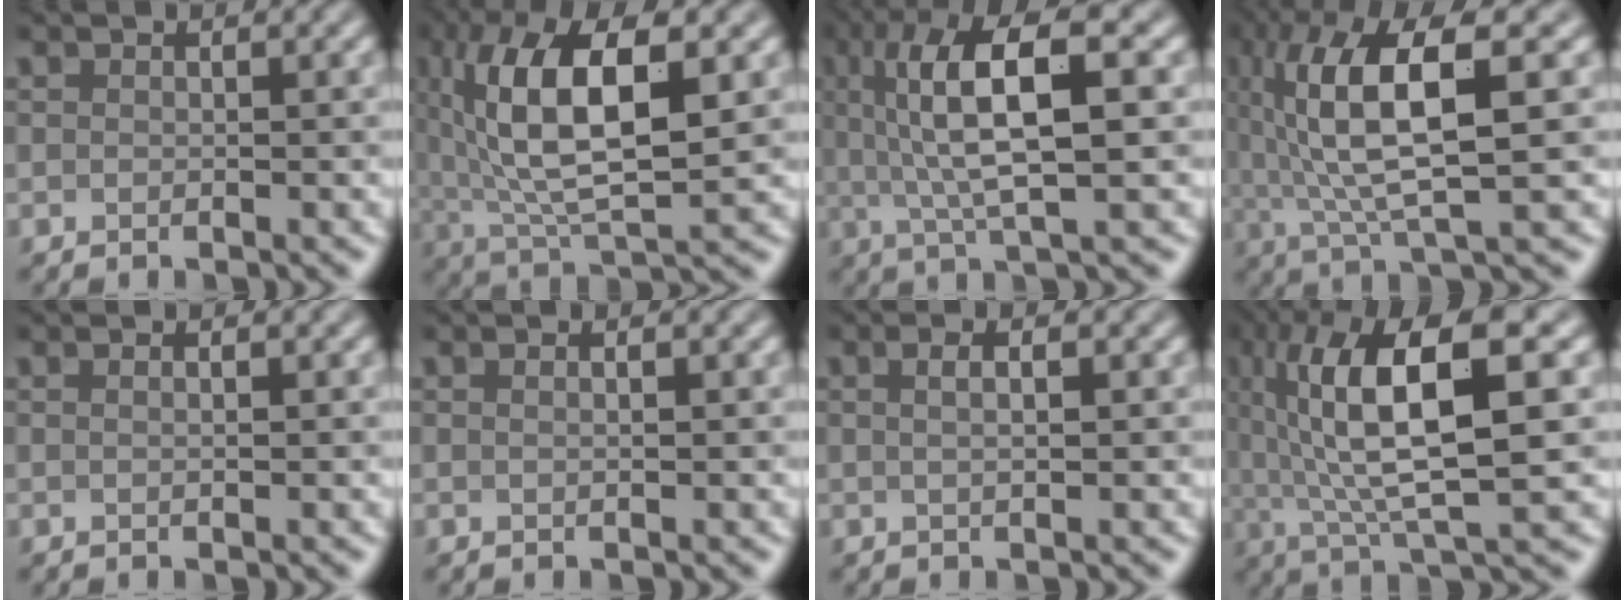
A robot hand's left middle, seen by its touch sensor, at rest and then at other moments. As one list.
[{"total": 10.9, "force": [2.5, 3.8, 9.9], "torque": [-0.179, 0.007, 0.046]}, {"total": 9.3, "force": [1.7, 2.5, 8.8], "torque": [-0.149, 0.012, 0.029]}, {"total": 10.2, "force": [1.8, 2.6, 9.7], "torque": [-0.178, 0.010, 0.036]}, {"total": 1.0, "force": [0.5, 0.4, 0.8], "torque": [-0.003, -0.003, -0.001]}, {"total": 1.3, "force": [0.6, 0.5, 1.0], "torque": [-0.003, -0.004, -0.001]}, {"total": 2.1, "force": [0.7, 0.7, 1.8], "torque": [-0.016, -0.002, 0.000]}, {"total": 11.5, "force": [2.3, 2.9, 10.9], "torque": [-0.190, 0.013, 0.043]}]